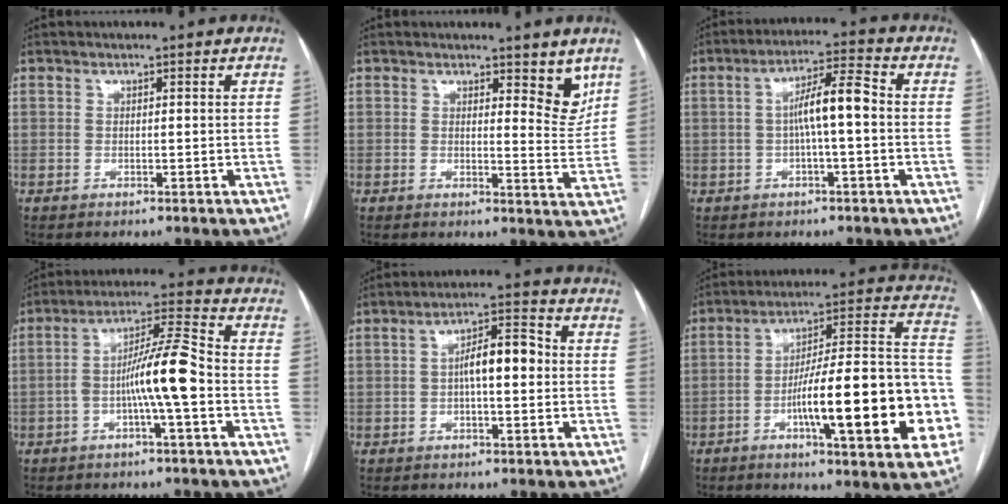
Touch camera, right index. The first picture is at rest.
{"total": 5.0, "force": [3.5, 1.7, 3.2], "torque": [-0.027, -0.021, 0.037]}
{"total": 7.0, "force": [-0.2, 0.7, 7.0], "torque": [-0.123, 0.021, -0.004]}
{"total": 9.6, "force": [-2.3, 0.5, 9.3], "torque": [-0.166, 0.021, -0.044]}
{"total": 6.8, "force": [-0.1, 2.0, 6.5], "torque": [-0.113, 0.027, -0.003]}
{"total": 23.8, "force": [-6.8, 3.4, 22.6], "torque": [-0.257, 0.022, -0.093]}